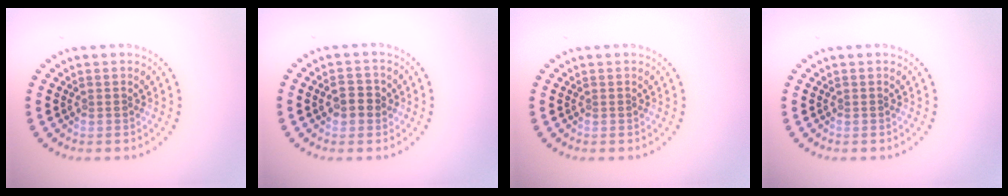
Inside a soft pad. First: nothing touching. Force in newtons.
{"total": 2.4, "press": 2.4, "slide": 0.3}
{"total": 0.0}
{"total": 0.0}